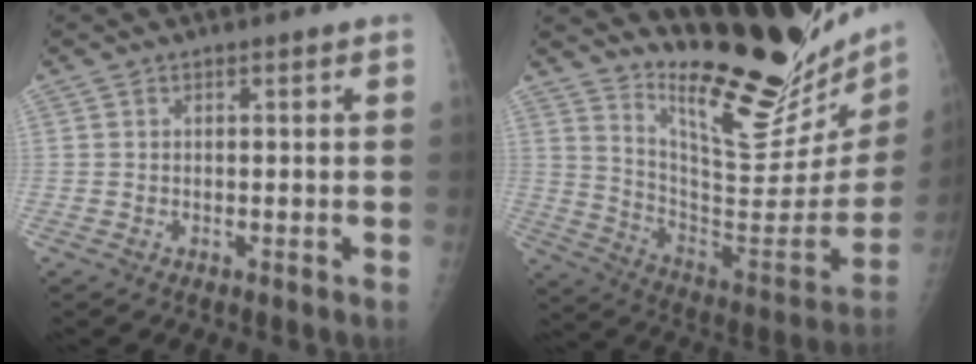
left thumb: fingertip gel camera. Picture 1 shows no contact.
{"total": 29.4, "force": [23.7, 6.2, 16.1], "torque": [-0.214, -0.184, 0.344]}